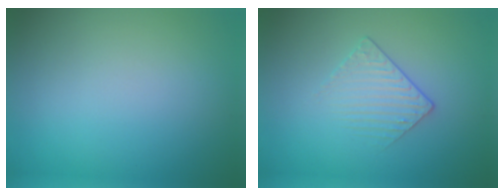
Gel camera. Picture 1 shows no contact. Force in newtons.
{"total": 1.5, "press": 1.0, "slide": 1.1}